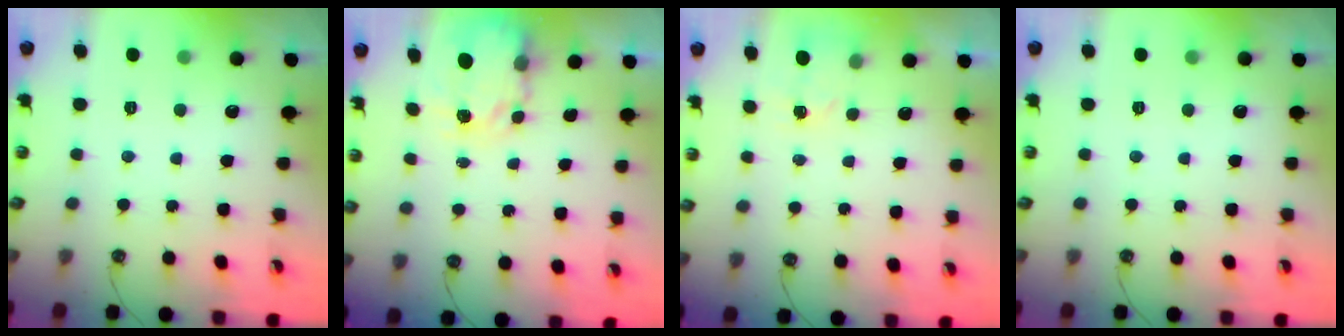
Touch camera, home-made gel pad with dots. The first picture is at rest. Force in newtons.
{"total": 4.0, "press": 4.0, "slide": 0.1}
{"total": 2.3, "press": 2.3, "slide": 0.2}
{"total": 0.0}